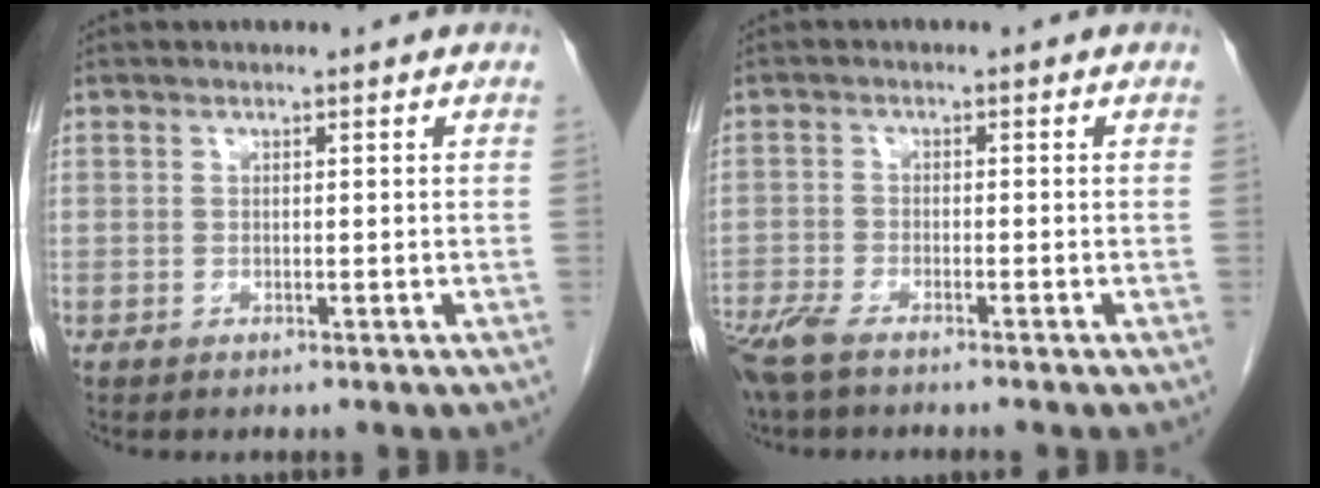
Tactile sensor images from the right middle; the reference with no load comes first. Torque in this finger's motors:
{"motor_torque": [1.16, -0.98, 0.19, 0.08]}